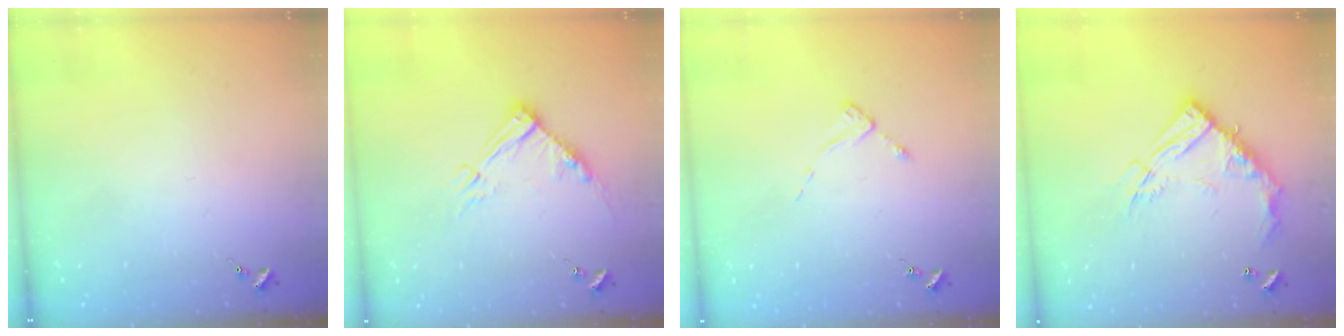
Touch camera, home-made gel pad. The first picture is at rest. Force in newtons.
{"total": 10.5, "press": 10.4, "slide": 1.2}
{"total": 2.0, "press": 2.0, "slide": 0.3}
{"total": 16.2, "press": 16.2, "slide": 1.4}